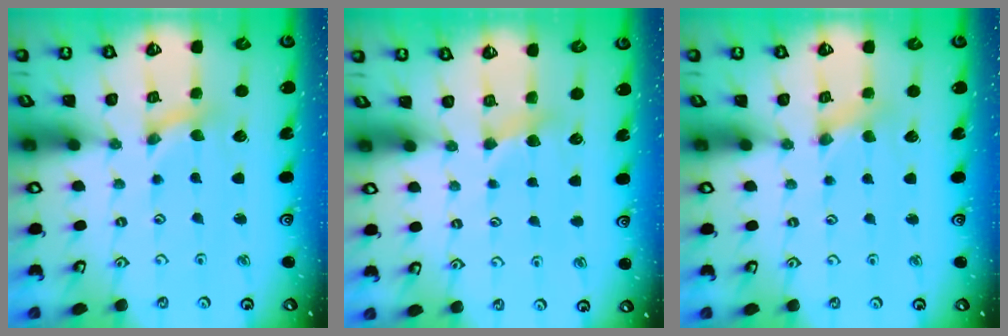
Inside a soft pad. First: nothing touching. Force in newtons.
{"total": 2.8, "press": 2.8, "slide": 0.5}
{"total": 1.6, "press": 1.5, "slide": 0.3}